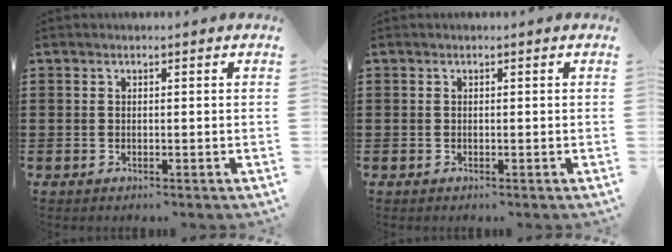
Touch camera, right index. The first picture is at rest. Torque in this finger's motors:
{"motor_torque": [-0.08, 0.73, 0.00, -0.01]}